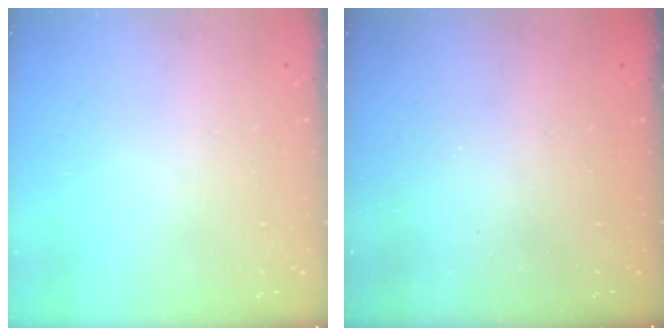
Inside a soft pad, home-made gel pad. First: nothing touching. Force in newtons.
{"total": 2.5, "press": 2.4, "slide": 0.8}